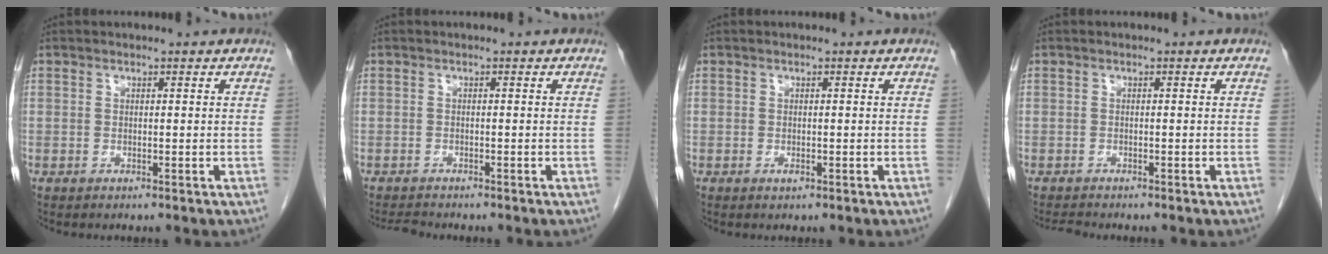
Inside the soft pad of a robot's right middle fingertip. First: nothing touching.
{"total": 1.9, "force": [-1.8, 0.1, 0.3], "torque": [-0.014, -0.012, -0.029]}
{"total": 1.0, "force": [-0.5, 0.2, 0.8], "torque": [-0.016, -0.001, -0.008]}
{"total": 1.3, "force": [-1.3, -0.2, 0.2], "torque": [-0.012, -0.010, -0.020]}